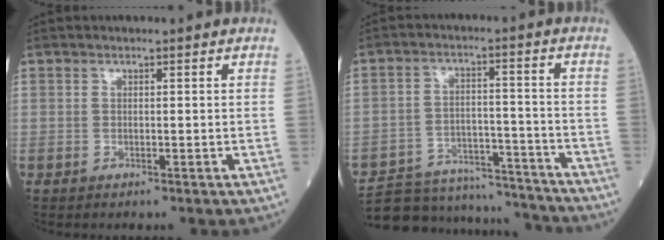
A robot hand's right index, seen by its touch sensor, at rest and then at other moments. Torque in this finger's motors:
{"motor_torque": [-0.39, -0.32, -1.05, -0.21]}